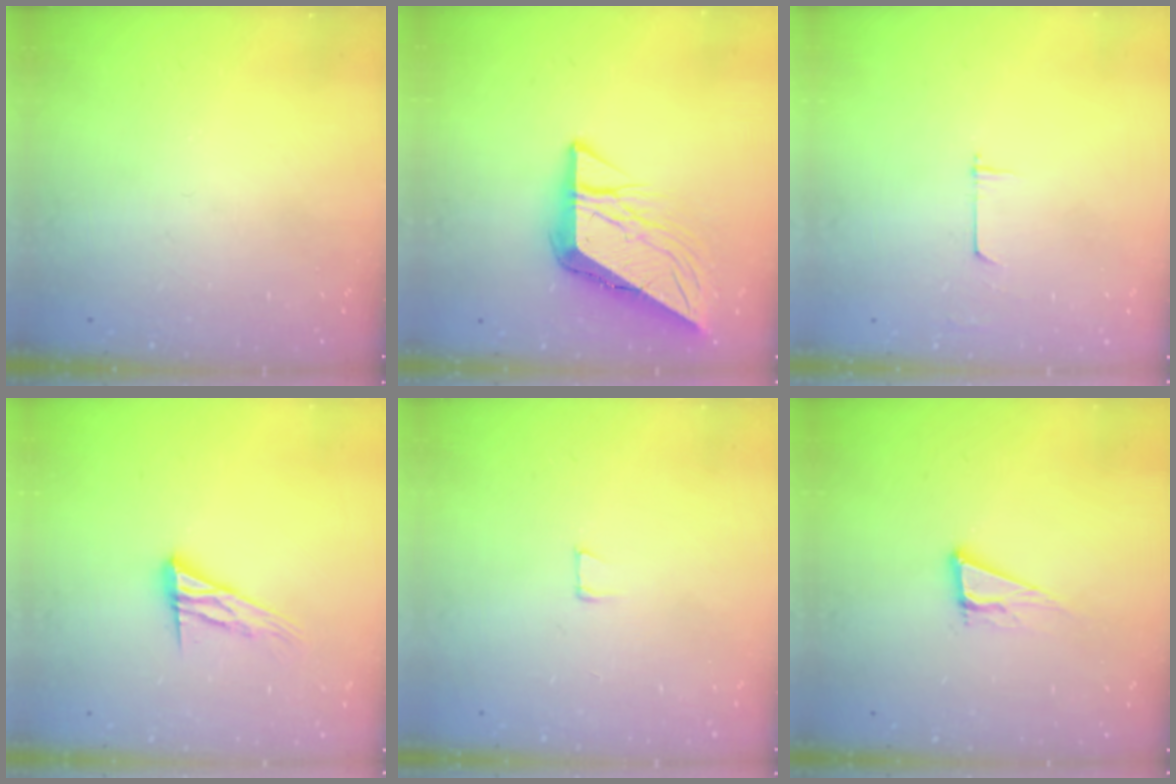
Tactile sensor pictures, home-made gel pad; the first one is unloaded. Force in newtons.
{"total": 9.0, "press": 8.9, "slide": 1.0}
{"total": 4.6, "press": 4.6, "slide": 0.4}
{"total": 12.0, "press": 12.0, "slide": 1.0}
{"total": 4.0, "press": 4.0, "slide": 0.3}
{"total": 7.6, "press": 7.3, "slide": 2.3}